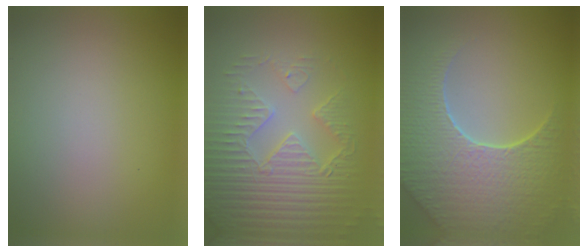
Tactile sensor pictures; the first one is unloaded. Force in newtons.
{"total": 5.8, "press": 5.2, "slide": 2.6}
{"total": 8.7, "press": 6.0, "slide": 6.3}